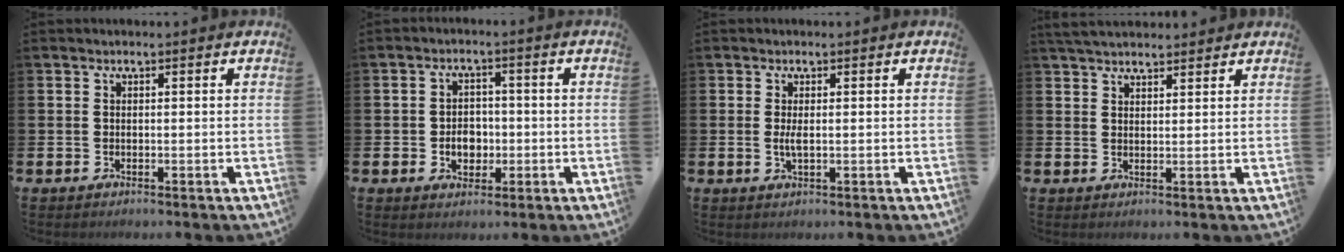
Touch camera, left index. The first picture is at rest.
{"total": 3.7, "force": [-0.7, 3.0, 2.1], "torque": [-0.027, -0.001, -0.021]}
{"total": 1.7, "force": [0.1, 0.5, 1.6], "torque": [-0.026, -0.001, 0.000]}
{"total": 3.9, "force": [3.6, 1.0, 0.9], "torque": [-0.022, -0.010, 0.067]}